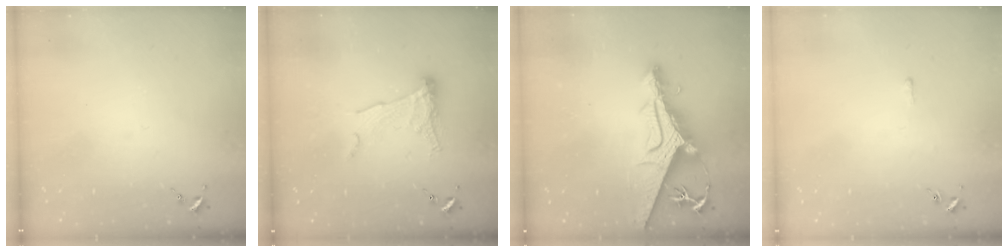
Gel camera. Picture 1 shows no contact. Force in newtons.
{"total": 10.1, "press": 10.1, "slide": 0.8}
{"total": 11.8, "press": 11.8, "slide": 1.4}
{"total": 2.6, "press": 2.6, "slide": 0.4}